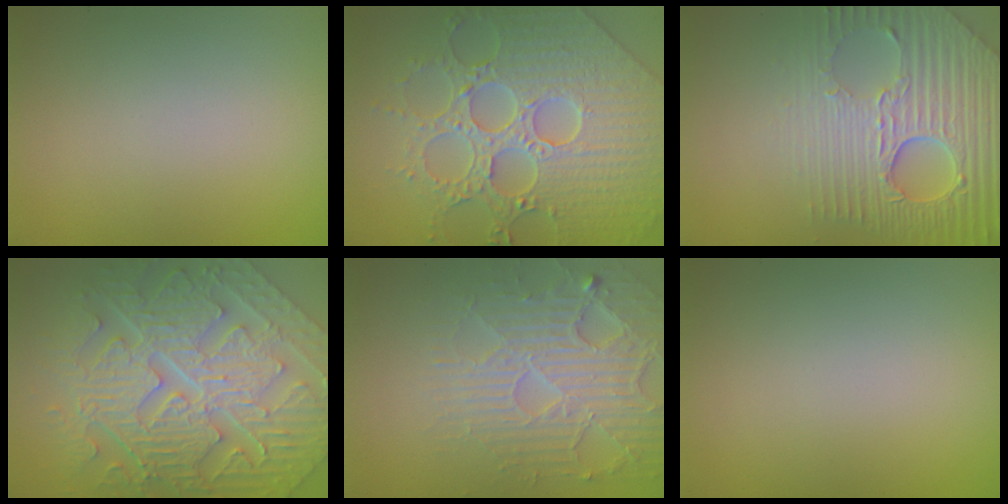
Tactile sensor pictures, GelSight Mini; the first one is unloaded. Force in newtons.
{"total": 7.1, "press": 6.3, "slide": 3.3}
{"total": 8.9, "press": 6.0, "slide": 6.5}
{"total": 11.1, "press": 7.8, "slide": 7.9}
{"total": 5.3, "press": 4.4, "slide": 3.0}
{"total": 0.0}